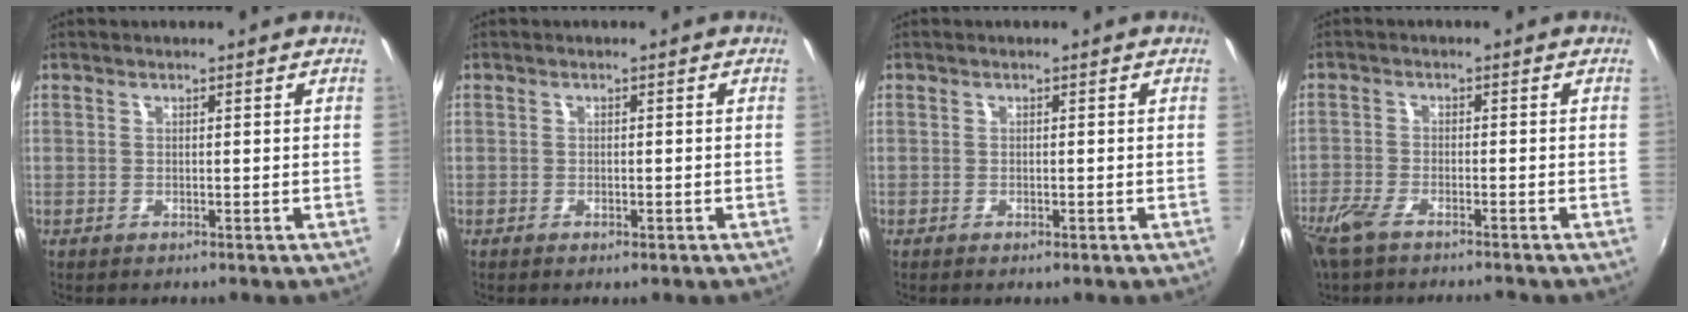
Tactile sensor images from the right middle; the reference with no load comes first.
{"total": 0.5, "force": [-0.4, 0.2, 0.4], "torque": [-0.005, -0.001, -0.005]}
{"total": 0.0}
{"total": 6.7, "force": [-5.3, 1.9, 3.7], "torque": [-0.099, -0.021, -0.105]}